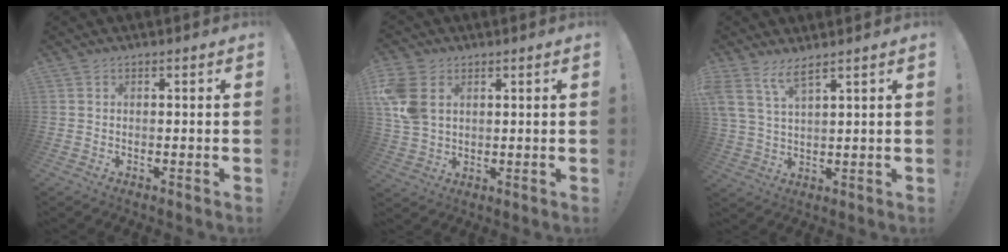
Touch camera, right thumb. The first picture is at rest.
{"total": 10.7, "force": [3.5, 7.5, 6.8], "torque": [-0.143, -0.003, 0.070]}
{"total": 6.6, "force": [4.9, 1.7, 4.1], "torque": [-0.094, -0.015, 0.095]}